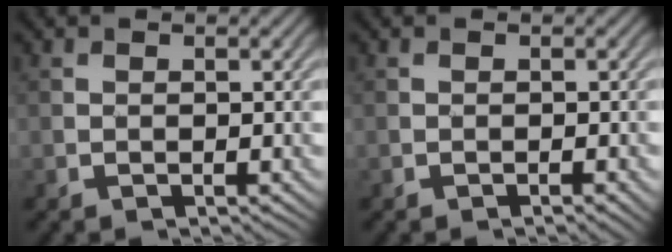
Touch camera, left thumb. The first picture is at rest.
{"total": 1.2, "force": [-0.7, 0.4, 0.9], "torque": [-0.011, -0.002, -0.008]}